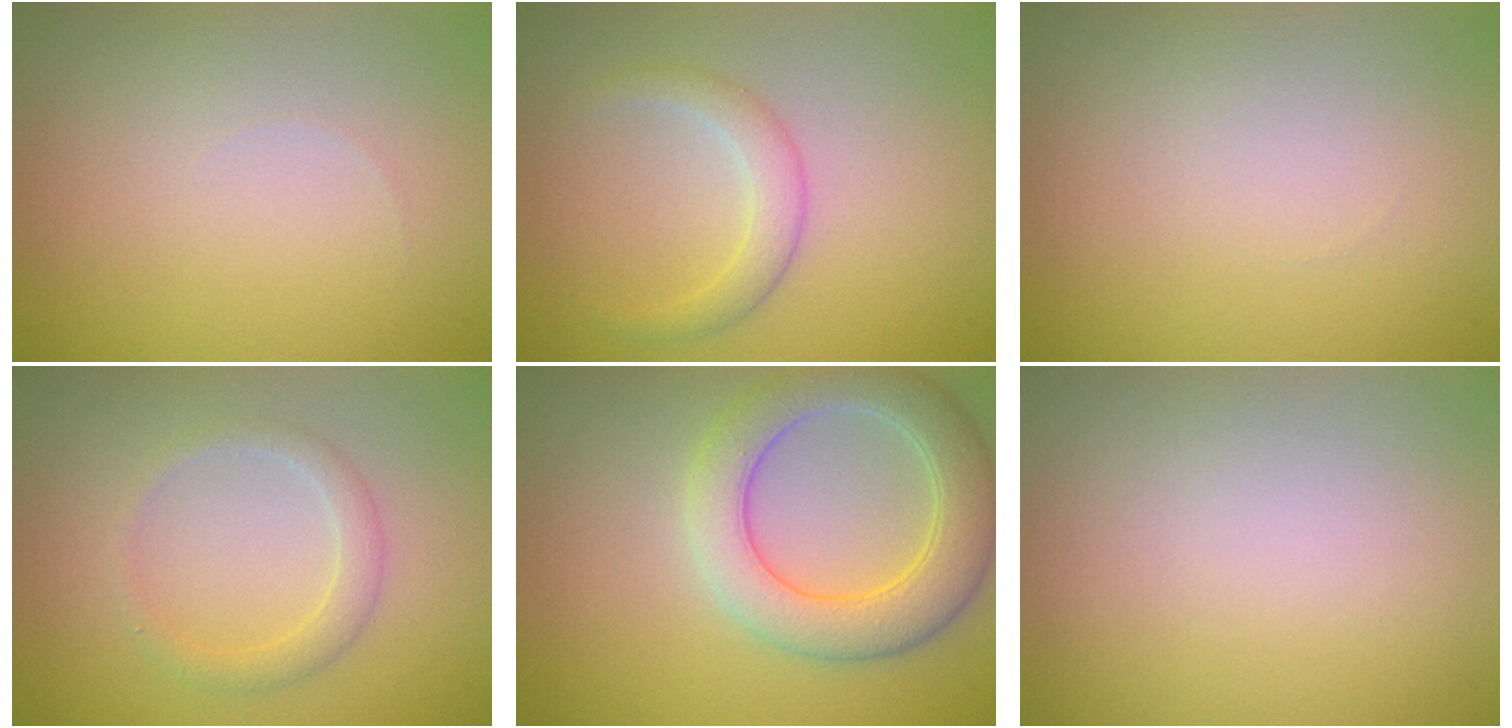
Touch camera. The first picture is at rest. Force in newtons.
{"total": 2.3, "press": 2.3, "slide": 0.1}
{"total": 0.0}
{"total": 1.9, "press": 1.9, "slide": 0.1}
{"total": 6.0, "press": 6.0, "slide": 0.1}
{"total": 0.0}